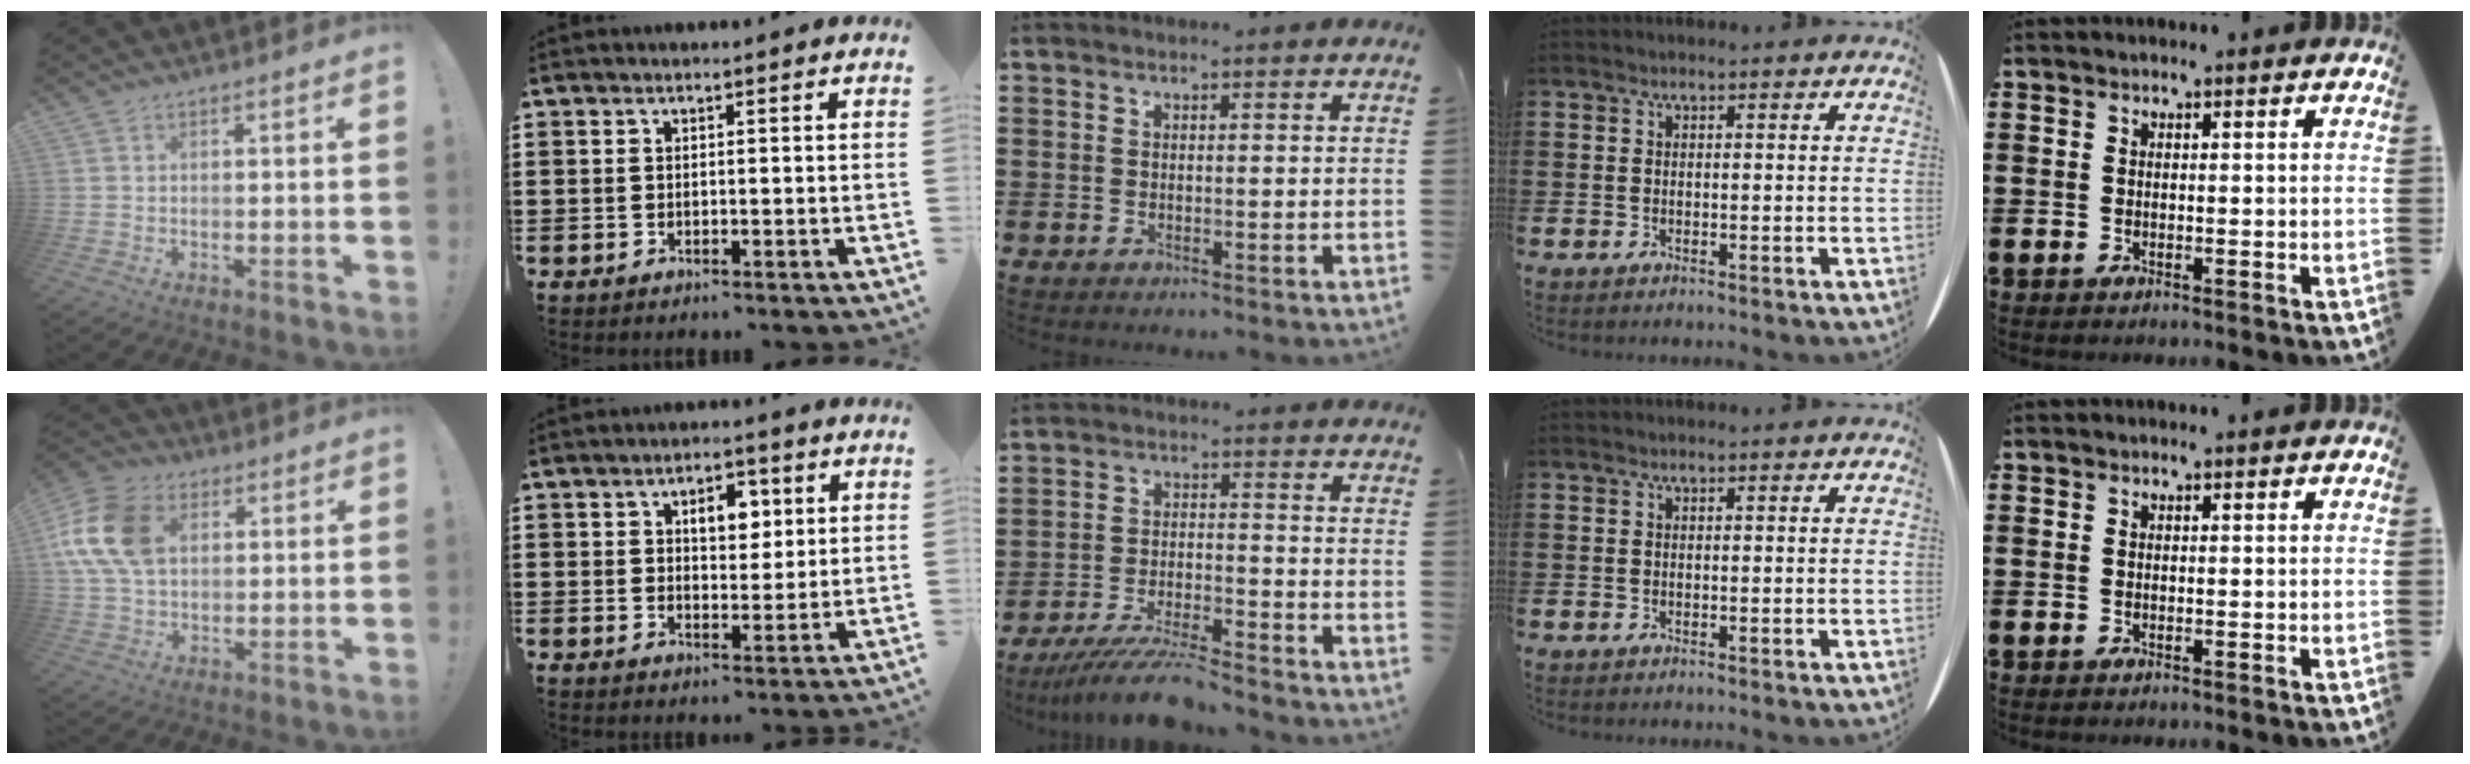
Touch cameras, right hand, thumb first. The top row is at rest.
{"thumb": {"total": 16.0, "force": [3.6, 11.3, 10.8], "torque": [-0.201, 0.007, 0.071]}, "index": {"total": 4.7, "force": [1.6, 2.8, 3.4], "torque": [-0.052, 0.004, 0.021]}, "middle": {"total": 7.7, "force": [-7.1, 0.4, 3.0], "torque": [-0.058, -0.003, -0.134]}}